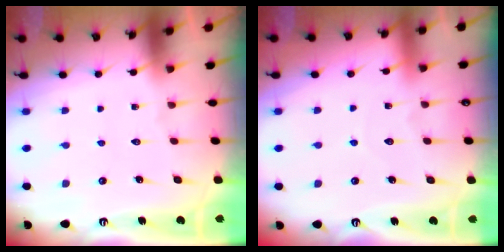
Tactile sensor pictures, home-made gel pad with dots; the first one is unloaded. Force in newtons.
{"total": 3.0, "press": 3.0, "slide": 0.3}